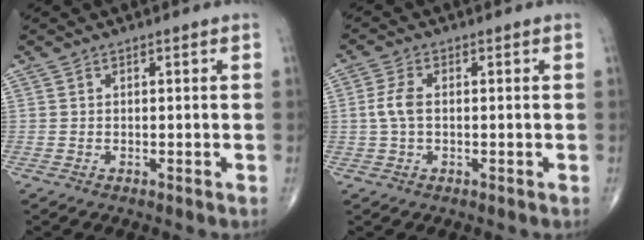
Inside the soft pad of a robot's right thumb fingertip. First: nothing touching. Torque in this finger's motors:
{"motor_torque": [-0.09, 0.39, 0.11, -0.05, 0.03]}